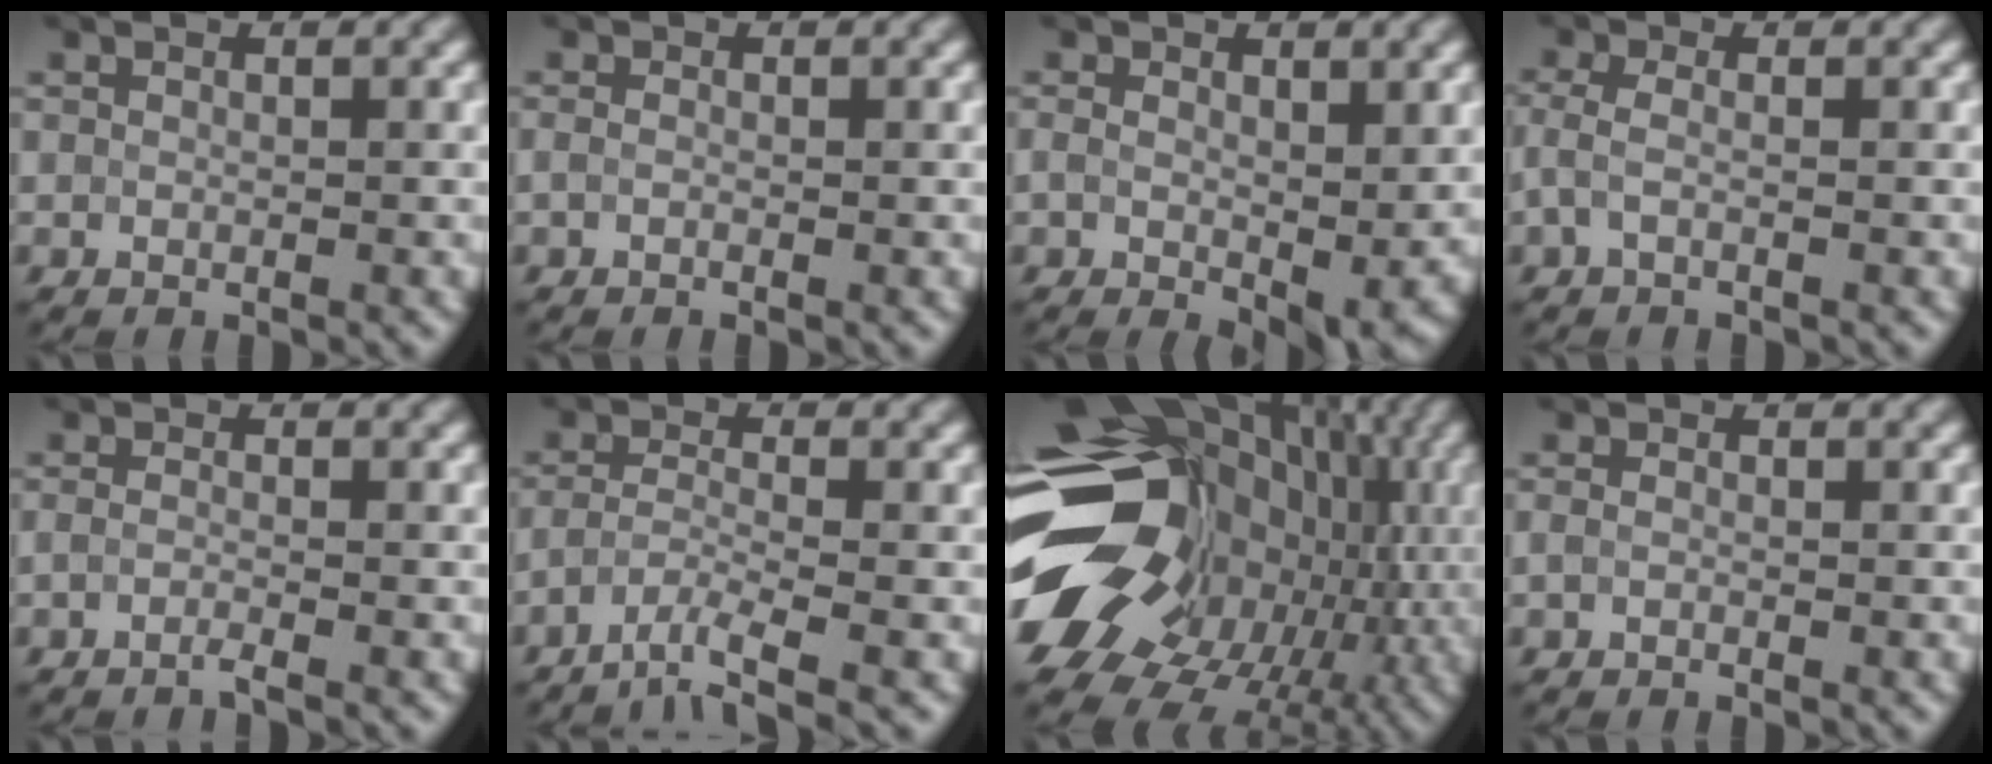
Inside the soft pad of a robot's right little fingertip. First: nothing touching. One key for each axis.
{"total": 1.0, "fx": -0.5, "fy": 0.3, "fz": 0.8, "tx": -0.006, "ty": 0.000, "tz": -0.007}
{"total": 5.0, "fx": -0.6, "fy": 2.7, "fz": 4.2, "tx": -0.077, "ty": -0.015, "tz": 0.004}
{"total": 1.5, "fx": -0.8, "fy": 0.4, "fz": 1.2, "tx": -0.027, "ty": 0.003, "tz": -0.014}
{"total": 1.4, "fx": -1.3, "fy": -0.1, "fz": 0.5, "tx": -0.003, "ty": -0.003, "tz": -0.024}
{"total": 3.1, "fx": -2.5, "fy": 0.2, "fz": 1.8, "tx": -0.030, "ty": 0.001, "tz": -0.056}
{"total": 21.2, "fx": -1.4, "fy": 16.7, "fz": 12.9, "tx": -0.212, "ty": 0.006, "tz": -0.039}
{"total": 1.0, "fx": -0.6, "fy": 0.2, "fz": 0.8, "tx": -0.006, "ty": 0.000, "tz": -0.004}